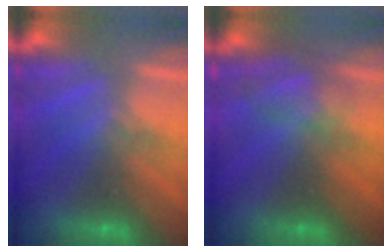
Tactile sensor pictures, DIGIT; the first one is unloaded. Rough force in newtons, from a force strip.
{"total": 2.5}